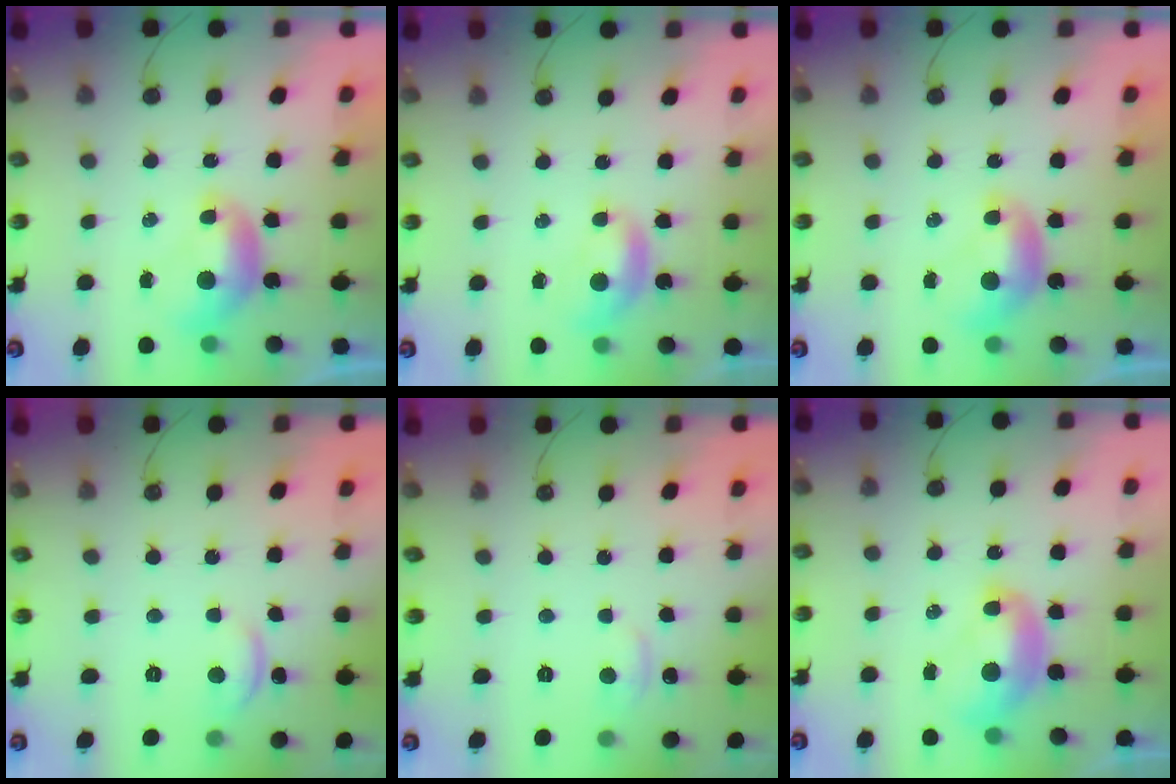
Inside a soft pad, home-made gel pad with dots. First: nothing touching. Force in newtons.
{"total": 0.0}
{"total": 0.0}
{"total": 0.7, "press": 0.6, "slide": 0.5}
{"total": 1.8, "press": 1.7, "slide": 0.6}
{"total": 2.5, "press": 2.5, "slide": 0.3}